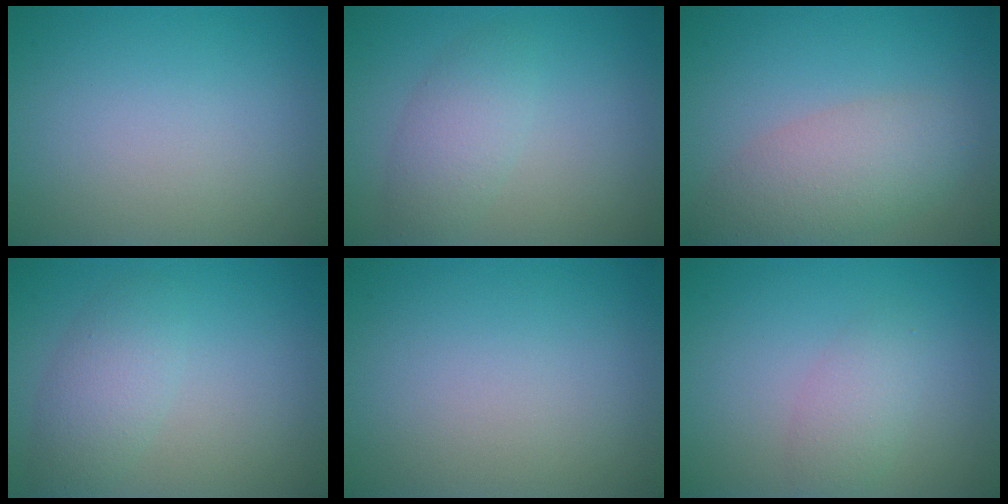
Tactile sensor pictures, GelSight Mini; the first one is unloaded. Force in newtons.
{"total": 2.8, "press": 2.8, "slide": 0.1}
{"total": 4.7, "press": 4.7, "slide": 0.2}
{"total": 3.0, "press": 3.0, "slide": 0.1}
{"total": 0.0}
{"total": 2.1, "press": 2.1, "slide": 0.1}